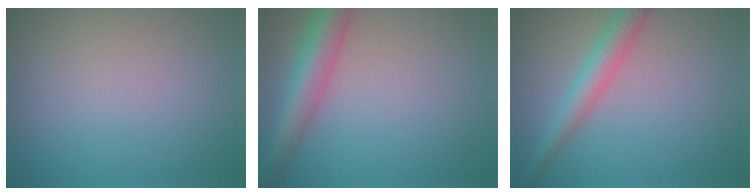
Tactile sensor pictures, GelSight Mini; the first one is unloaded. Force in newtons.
{"total": 6.0, "press": 6.0, "slide": 0.2}
{"total": 3.5, "press": 3.5, "slide": 0.1}